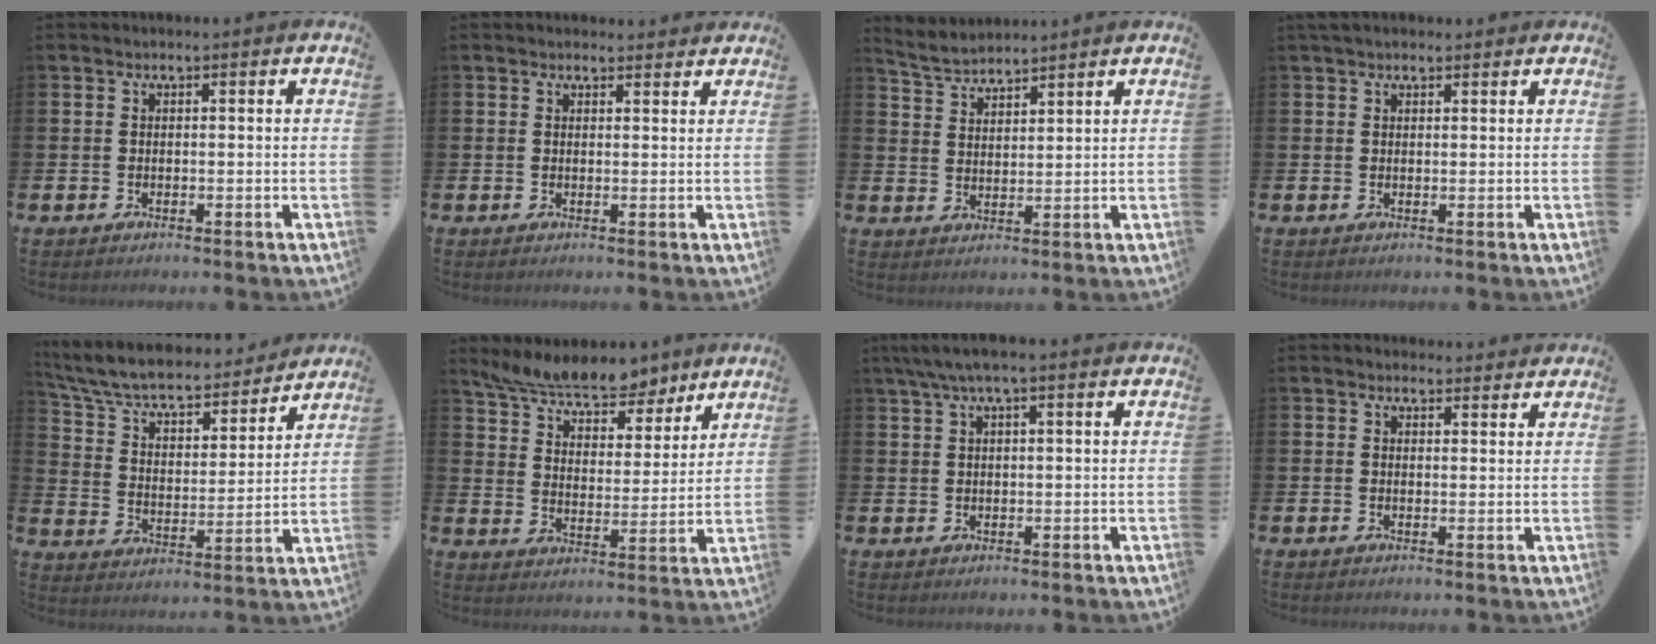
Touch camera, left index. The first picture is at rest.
{"total": 1.5, "force": [1.4, 0.5, 0.0], "torque": [0.008, -0.002, 0.025]}
{"total": 3.9, "force": [3.9, 0.2, 0.0], "torque": [-0.021, -0.016, 0.073]}
{"total": 1.8, "force": [1.5, 0.7, 0.6], "torque": [-0.004, 0.004, 0.025]}
{"total": 7.7, "force": [6.9, 2.2, 2.4], "torque": [-0.085, -0.049, 0.117]}
{"total": 7.6, "force": [7.1, 2.0, 1.8], "torque": [-0.067, -0.043, 0.126]}
{"total": 2.9, "force": [1.7, 0.3, 2.3], "torque": [-0.050, 0.005, 0.031]}
{"total": 1.6, "force": [1.5, 0.6, -0.1], "torque": [0.007, -0.003, 0.026]}